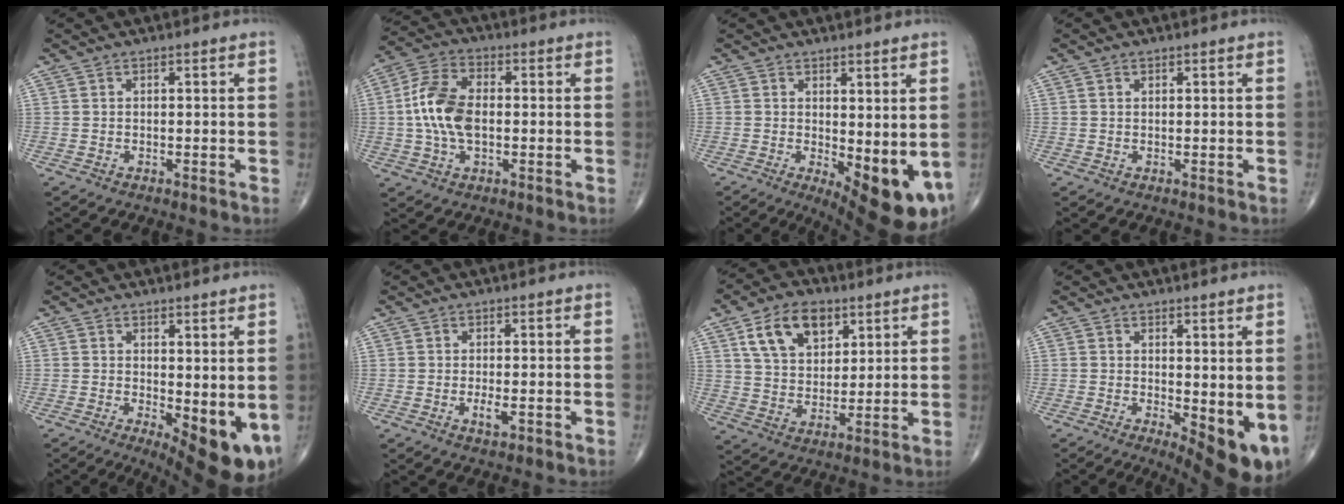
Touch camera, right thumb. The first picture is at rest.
{"total": 11.1, "force": [-0.2, 6.4, 9.1], "torque": [-0.186, 0.017, -0.008]}
{"total": 10.9, "force": [-1.0, 4.1, 10.0], "torque": [-0.127, -0.026, 0.000]}
{"total": 0.7, "force": [0.3, 0.5, 0.3], "torque": [-0.004, -0.002, 0.006]}
{"total": 10.3, "force": [-0.9, 4.0, 9.5], "torque": [-0.120, -0.025, 0.000]}
{"total": 2.3, "force": [-0.7, 0.9, 2.0], "torque": [-0.039, -0.004, -0.011]}
{"total": 12.6, "force": [5.9, 8.0, 7.7], "torque": [-0.107, -0.017, 0.109]}
{"total": 9.3, "force": [-0.5, 3.6, 8.5], "torque": [-0.108, -0.022, 0.004]}